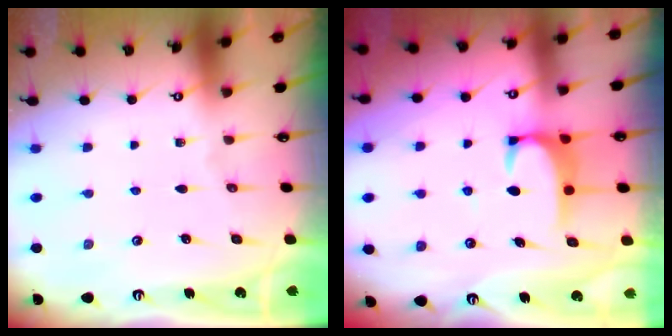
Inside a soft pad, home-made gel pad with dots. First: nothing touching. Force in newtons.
{"total": 2.4, "press": 2.3, "slide": 0.7}